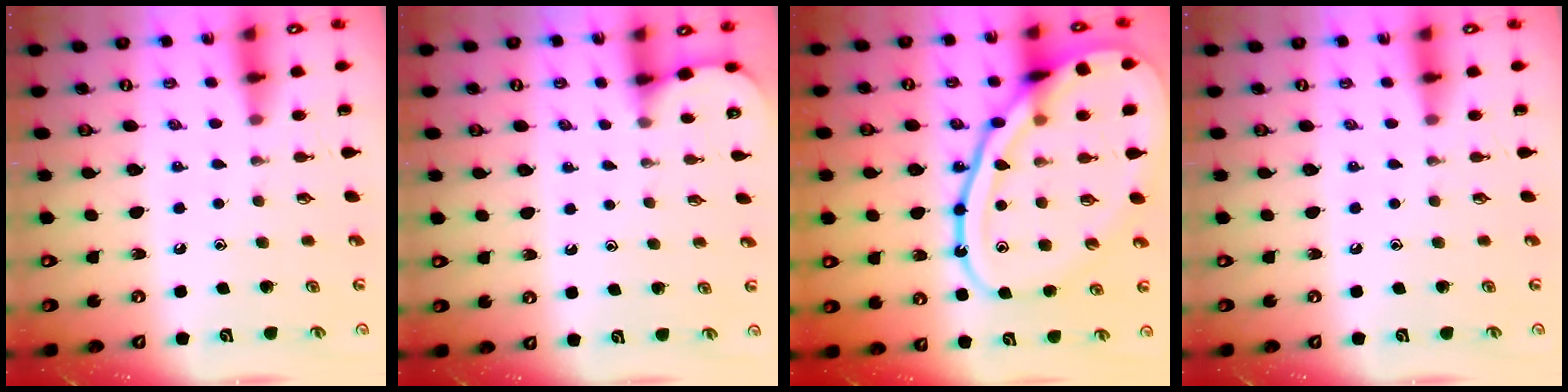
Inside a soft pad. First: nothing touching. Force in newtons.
{"total": 2.5, "press": 2.5, "slide": 0.2}
{"total": 22.4, "press": 22.3, "slide": 1.9}
{"total": 0.0}